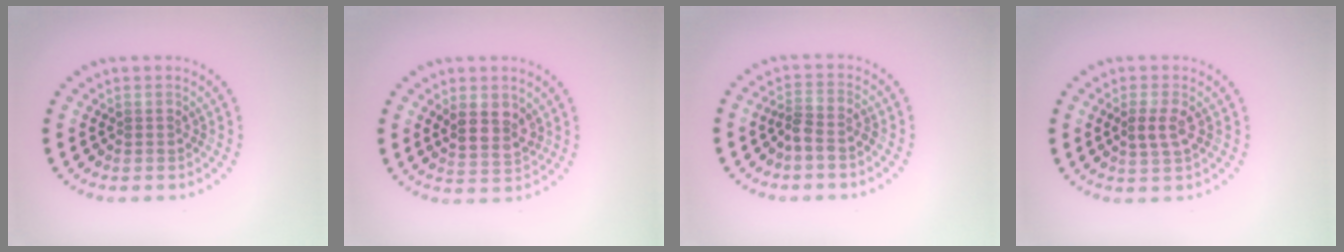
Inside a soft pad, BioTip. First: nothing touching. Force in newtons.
{"total": 2.8, "press": 2.6, "slide": 1.1}
{"total": 2.0, "press": 1.5, "slide": 1.4}
{"total": 2.2, "press": 2.1, "slide": 0.6}